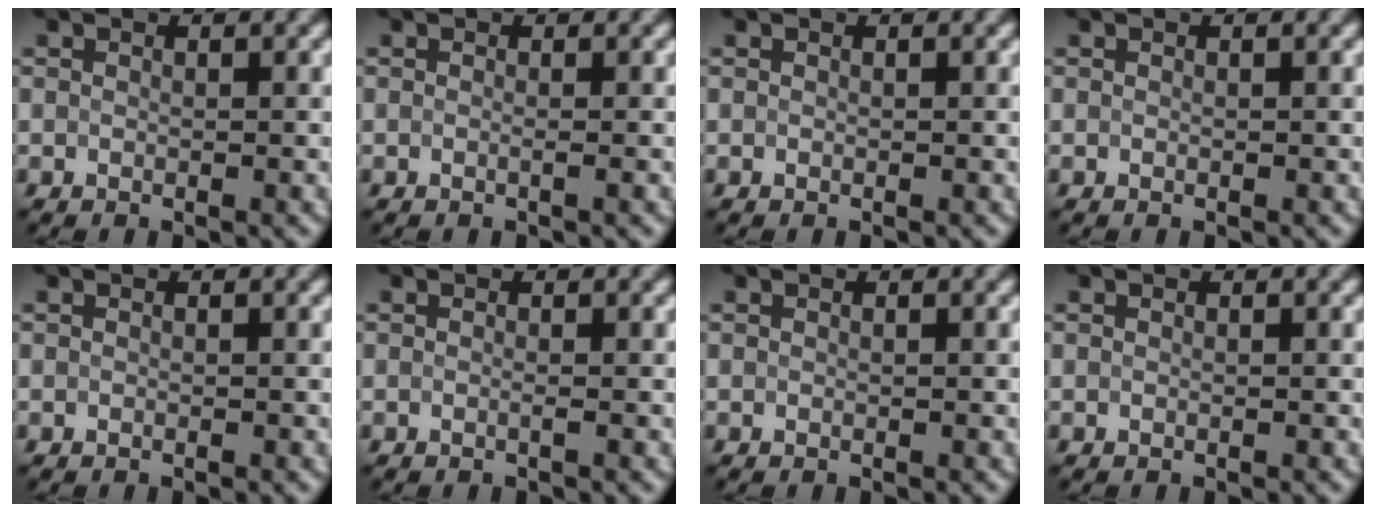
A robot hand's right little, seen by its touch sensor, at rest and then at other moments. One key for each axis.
{"total": 0.9, "fx": -0.3, "fy": 0.3, "fz": 0.8, "tx": -0.006, "ty": -0.002, "tz": -0.013}
{"total": 0.0}
{"total": 0.0}
{"total": 0.0}
{"total": 0.7, "fx": -0.4, "fy": 0.1, "fz": 0.6, "tx": -0.005, "ty": -0.001, "tz": -0.010}
{"total": 0.0}
{"total": 0.0}